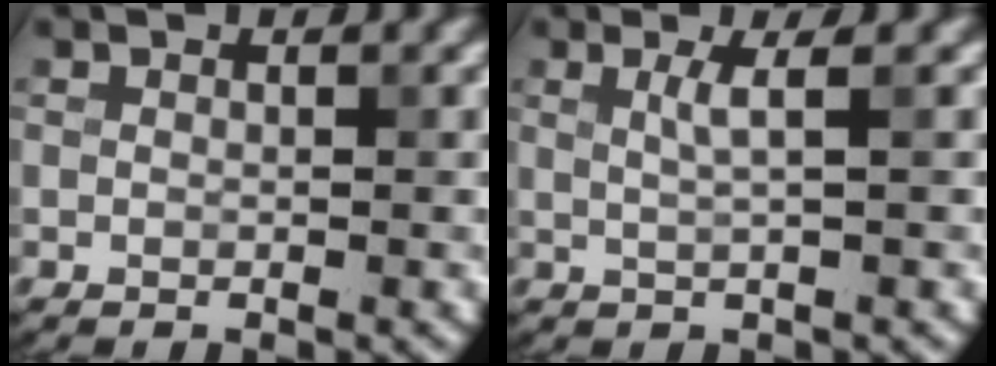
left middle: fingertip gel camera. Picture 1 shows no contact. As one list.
[{"total": 2.1, "force": [0.6, 0.5, 1.9], "torque": [-0.034, 0.000, 0.006]}]